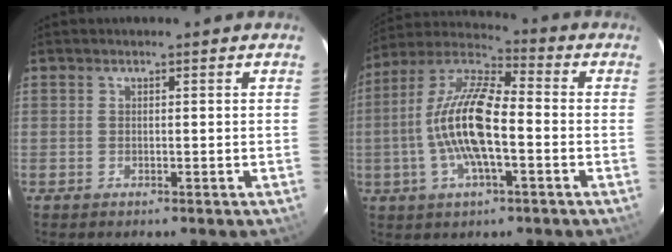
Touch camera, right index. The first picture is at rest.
{"total": 14.7, "force": [-2.7, 4.5, 13.7], "torque": [-0.271, 0.005, -0.059]}